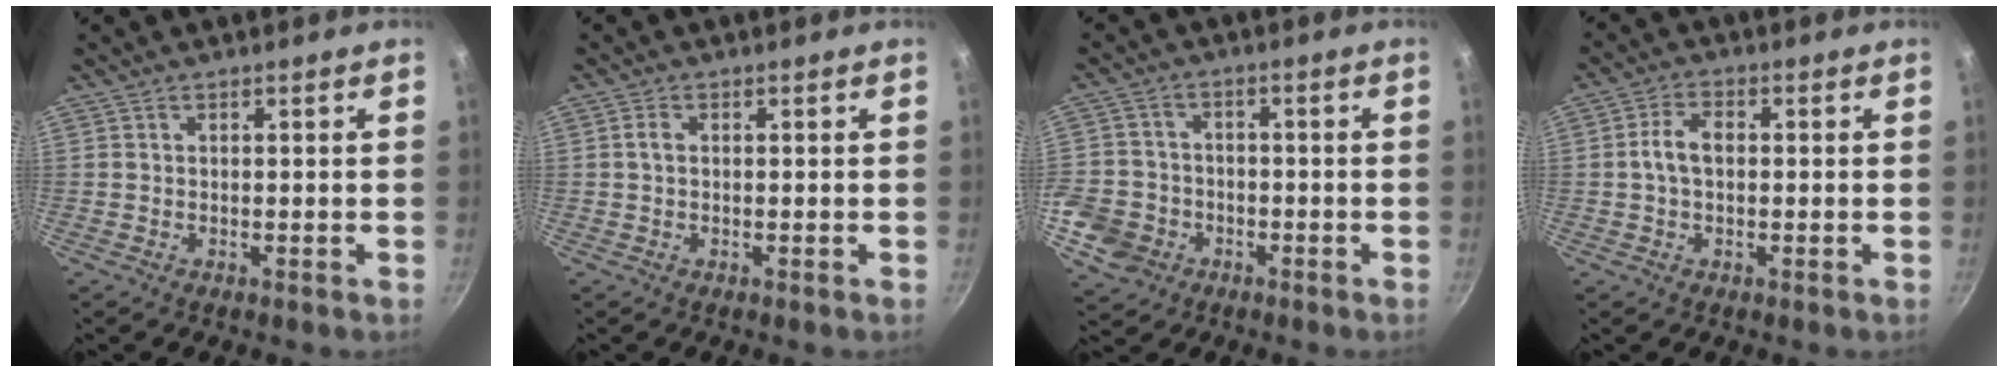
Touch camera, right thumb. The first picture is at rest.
{"total": 1.5, "force": [0.2, 1.0, 1.2], "torque": [-0.022, 0.004, 0.002]}
{"total": 10.8, "force": [-4.2, 8.9, 4.3], "torque": [-0.083, 0.030, -0.081]}
{"total": 4.8, "force": [0.1, 2.9, 3.8], "torque": [-0.074, 0.018, -0.005]}